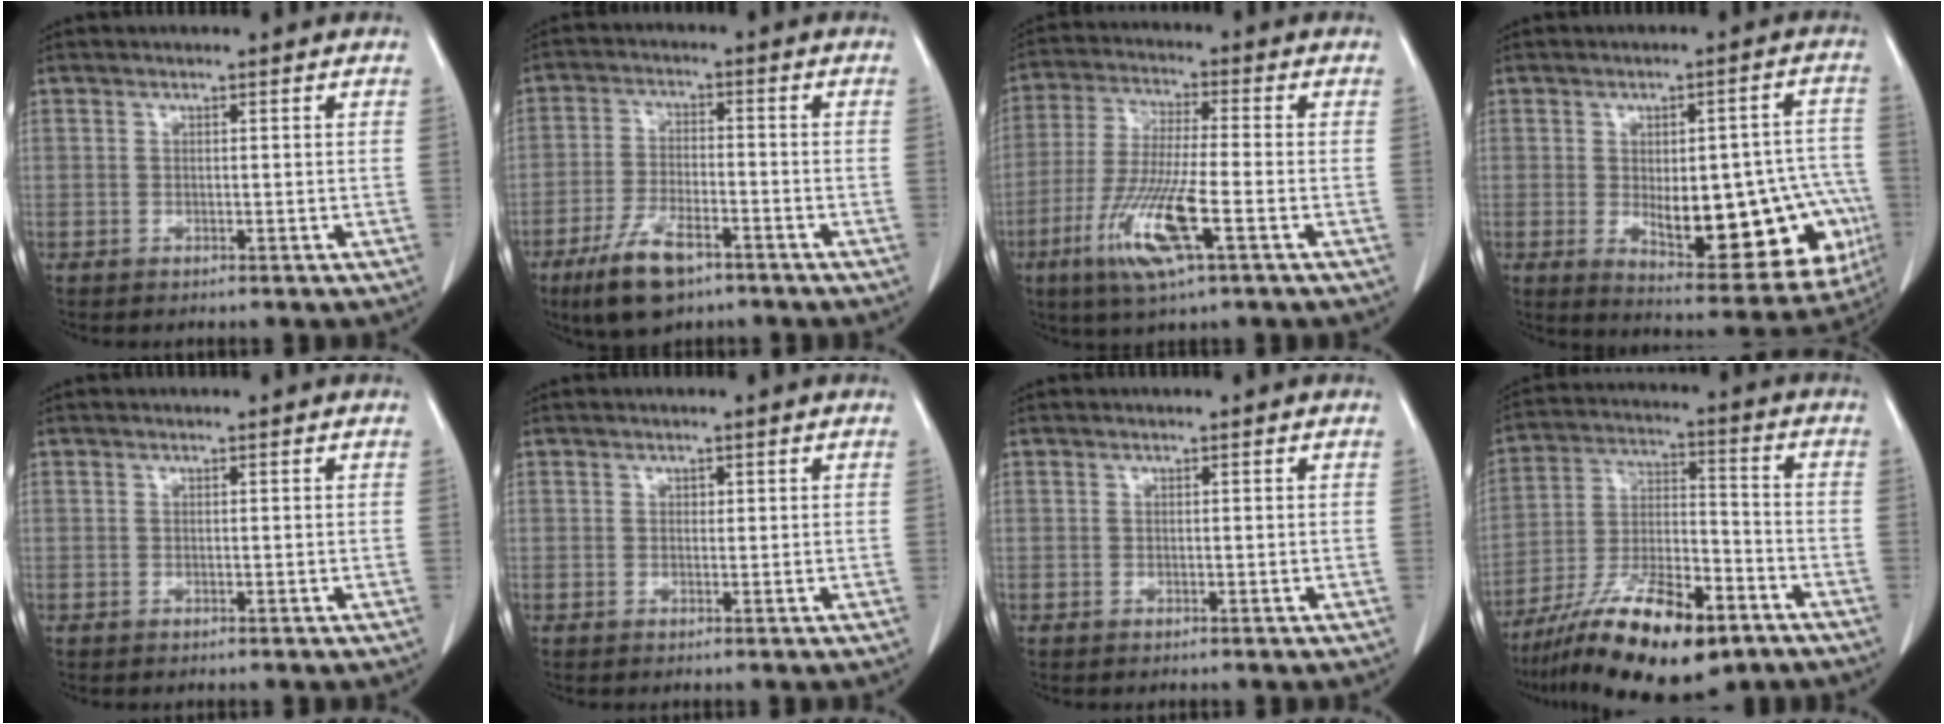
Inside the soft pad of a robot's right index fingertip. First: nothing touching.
{"total": 9.1, "force": [-5.9, 3.1, 6.2], "torque": [-0.128, -0.012, -0.104]}
{"total": 12.2, "force": [-5.0, 0.9, 11.1], "torque": [-0.229, -0.025, -0.095]}
{"total": 20.2, "force": [-4.4, 8.0, 18.0], "torque": [-0.164, 0.023, -0.028]}
{"total": 0.0}
{"total": 0.6, "force": [0.3, 0.5, 0.2], "torque": [0.001, 0.000, 0.002]}
{"total": 0.0}
{"total": 18.5, "force": [-12.0, 5.4, 13.1], "torque": [-0.232, -0.011, -0.208]}